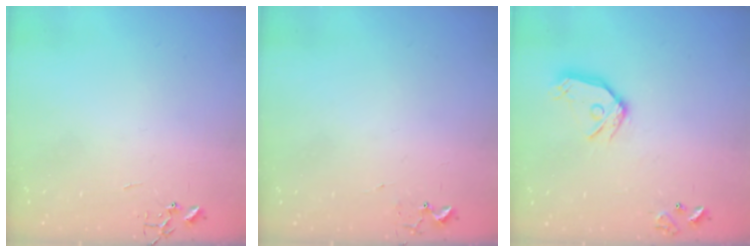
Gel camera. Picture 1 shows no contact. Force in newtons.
{"total": 5.4, "press": 5.4, "slide": 0.7}
{"total": 12.3, "press": 12.2, "slide": 1.5}